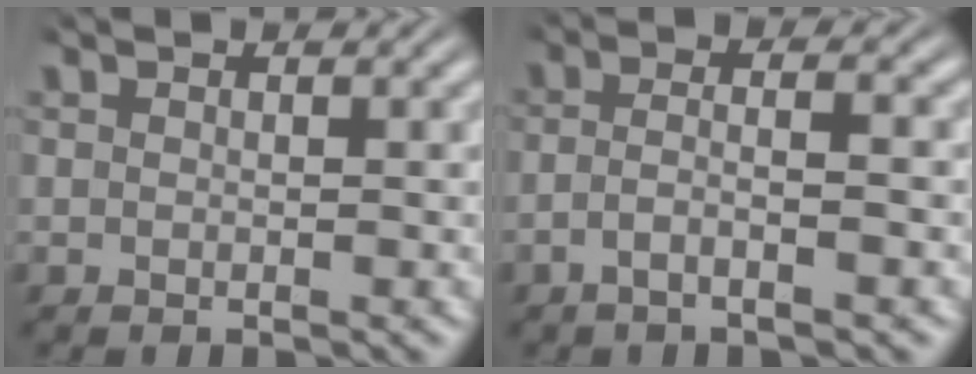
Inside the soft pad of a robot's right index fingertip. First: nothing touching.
{"total": 3.0, "force": [-1.5, 0.2, 2.6], "torque": [-0.054, -0.011, -0.022]}